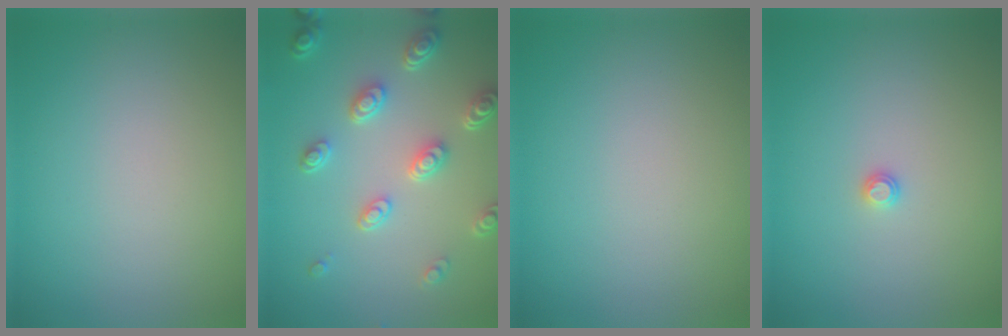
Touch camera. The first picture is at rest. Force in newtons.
{"total": 4.7, "press": 3.8, "slide": 2.9}
{"total": 0.0}
{"total": 0.6, "press": 0.6, "slide": 0.2}